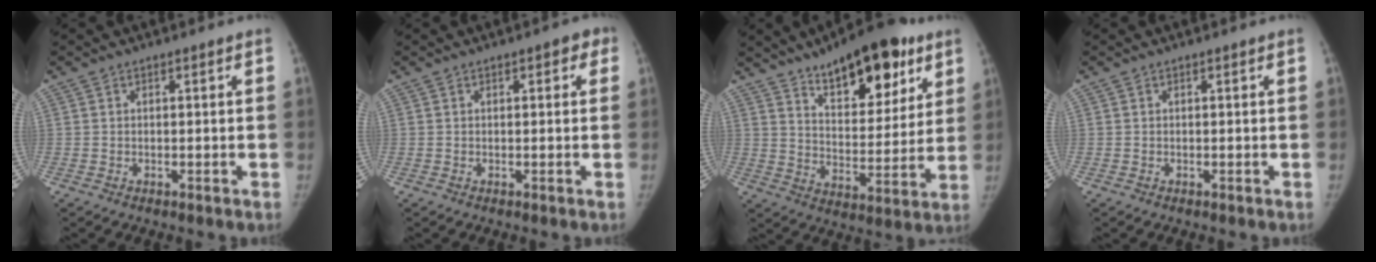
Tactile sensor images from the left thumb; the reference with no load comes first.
{"total": 2.5, "force": [0.9, 1.3, 1.9], "torque": [-0.008, 0.003, 0.005]}
{"total": 19.9, "force": [12.2, 8.5, 13.2], "torque": [-0.148, -0.056, 0.193]}
{"total": 0.0}